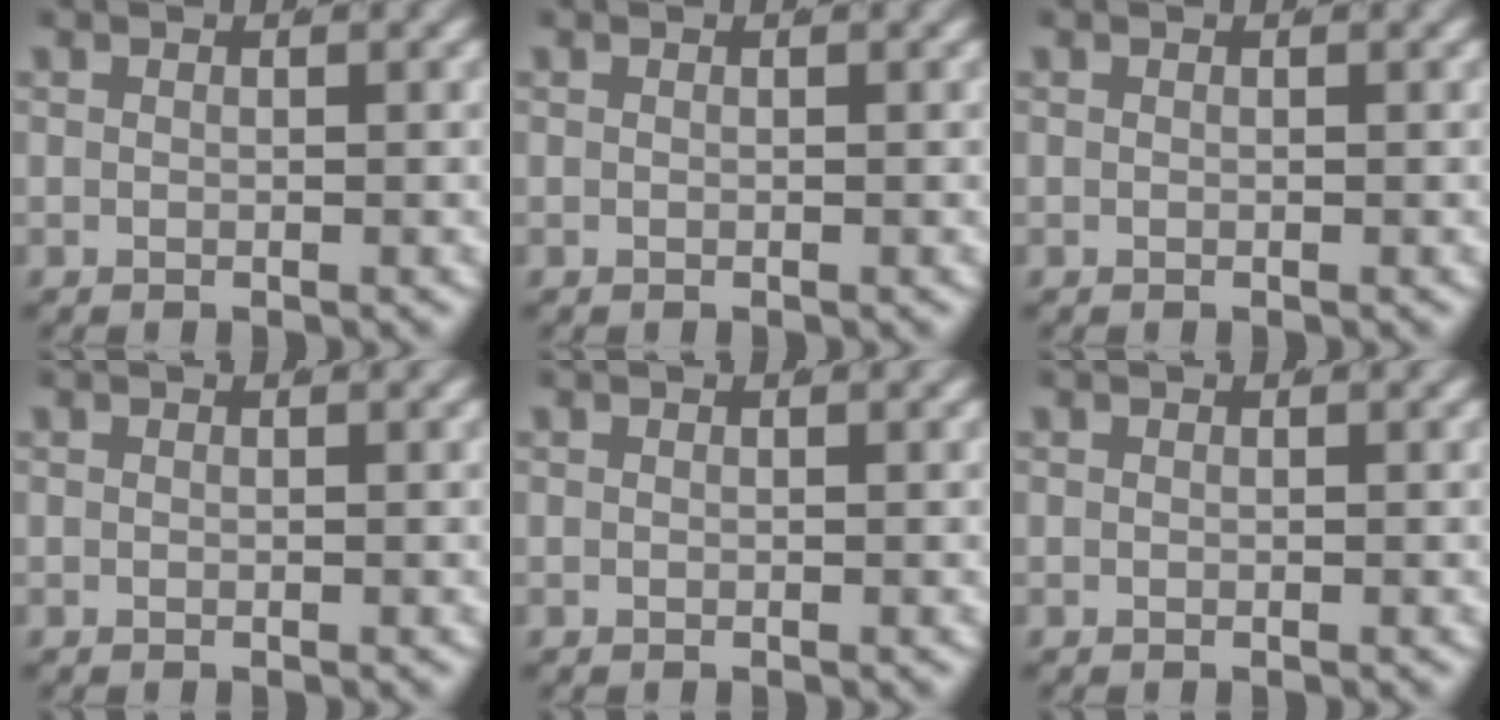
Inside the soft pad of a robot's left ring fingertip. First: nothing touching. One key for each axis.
{"total": 0.0}
{"total": 0.0}
{"total": 0.0}
{"total": 0.0}
{"total": 0.0}